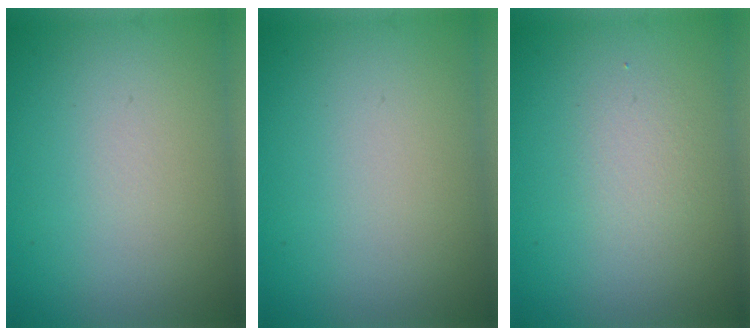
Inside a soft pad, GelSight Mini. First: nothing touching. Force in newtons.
{"total": 0.0}
{"total": 1.3, "press": 1.3, "slide": 0.0}